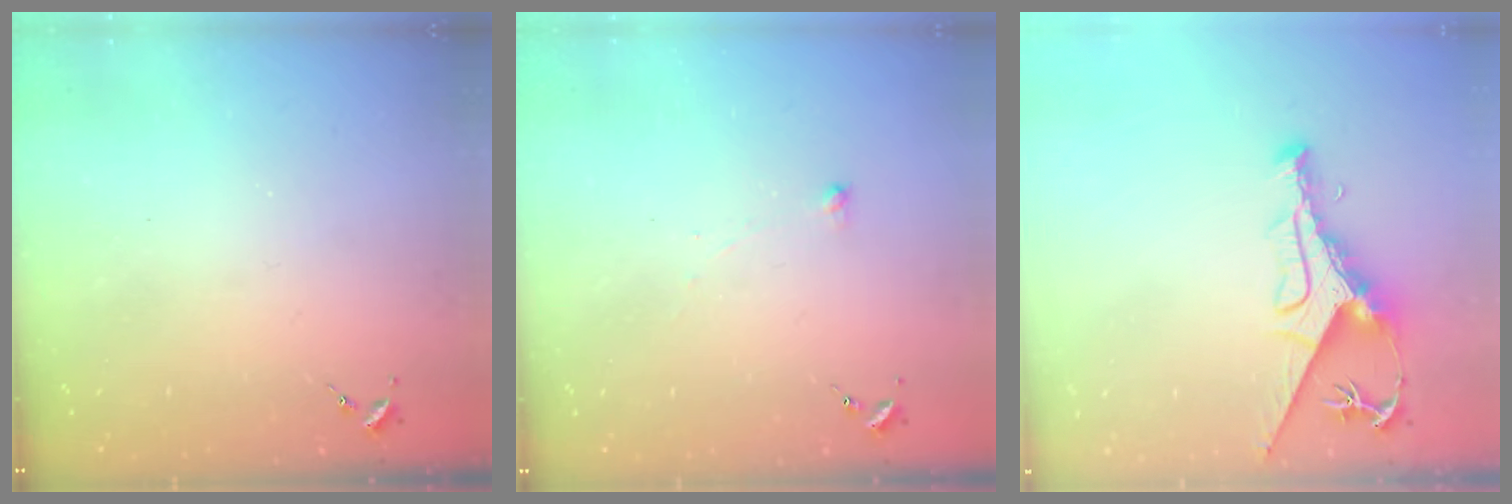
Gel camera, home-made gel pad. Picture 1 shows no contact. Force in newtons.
{"total": 2.5, "press": 2.5, "slide": 0.2}
{"total": 10.2, "press": 10.1, "slide": 1.4}